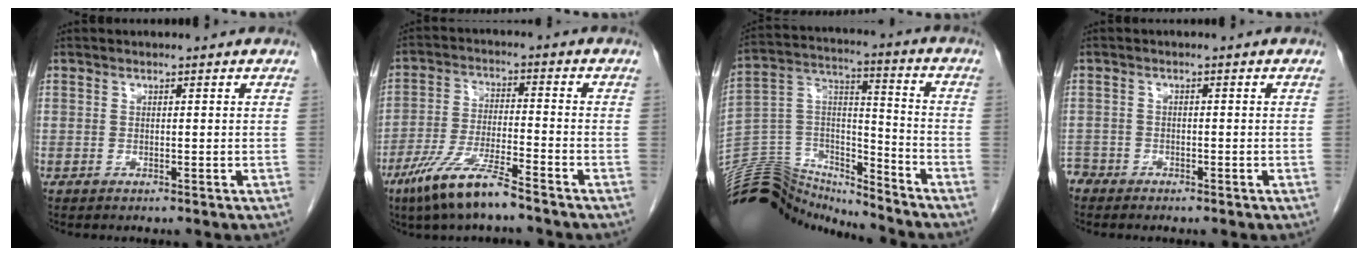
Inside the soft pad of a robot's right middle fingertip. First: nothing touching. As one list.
[{"total": 9.7, "force": [-6.9, 0.7, 6.8], "torque": [-0.142, -0.022, -0.133]}, {"total": 16.8, "force": [-16.5, 2.7, 1.6], "torque": [-0.033, 0.057, -0.294]}, {"total": 2.5, "force": [-2.2, 1.1, 0.0], "torque": [-0.004, 0.002, -0.043]}]